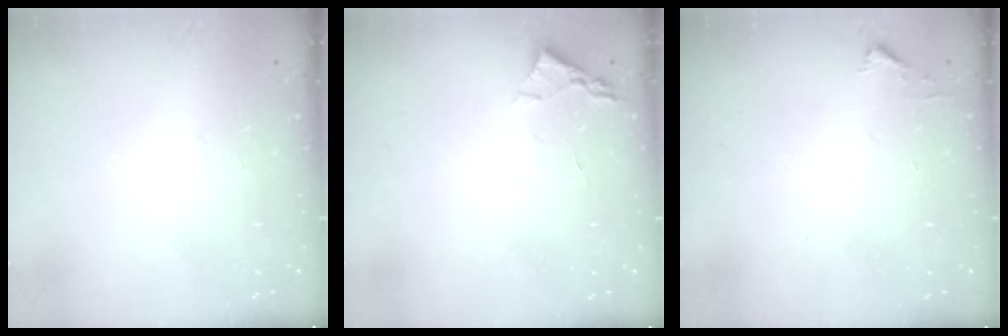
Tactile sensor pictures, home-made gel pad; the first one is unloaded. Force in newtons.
{"total": 2.4, "press": 2.3, "slide": 0.3}
{"total": 2.3, "press": 2.3, "slide": 0.2}